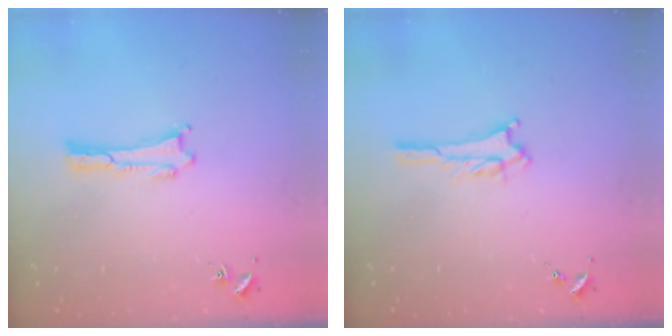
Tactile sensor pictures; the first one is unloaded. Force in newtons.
{"total": 2.8, "press": 2.8, "slide": 0.3}